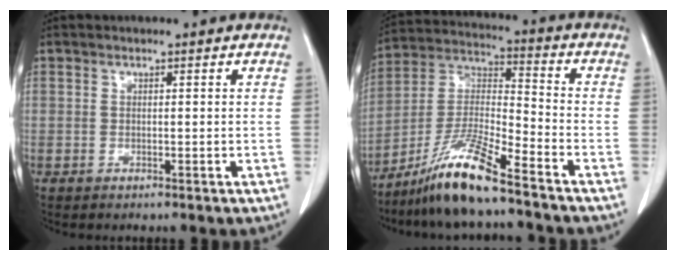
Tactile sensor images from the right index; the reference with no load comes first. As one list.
[{"total": 12.0, "force": [-9.1, 0.0, 7.8], "torque": [-0.159, -0.011, -0.174]}]